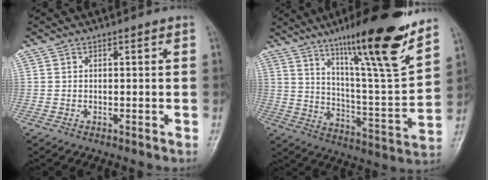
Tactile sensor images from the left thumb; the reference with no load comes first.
{"total": 22.3, "force": [15.0, 2.4, 16.2], "torque": [-0.222, -0.076, 0.244]}